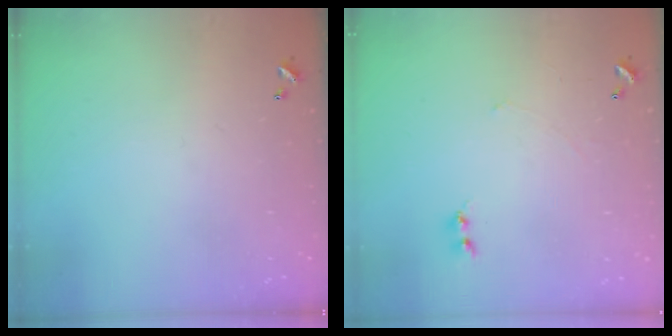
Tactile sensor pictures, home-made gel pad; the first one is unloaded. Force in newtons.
{"total": 1.6, "press": 1.5, "slide": 0.5}